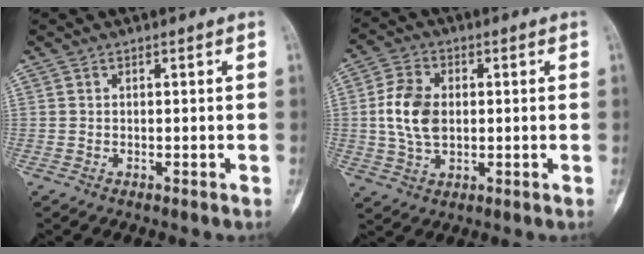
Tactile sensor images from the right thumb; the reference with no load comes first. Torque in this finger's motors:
{"motor_torque": [-0.52, 0.62, 0.87, -0.08, -0.03]}